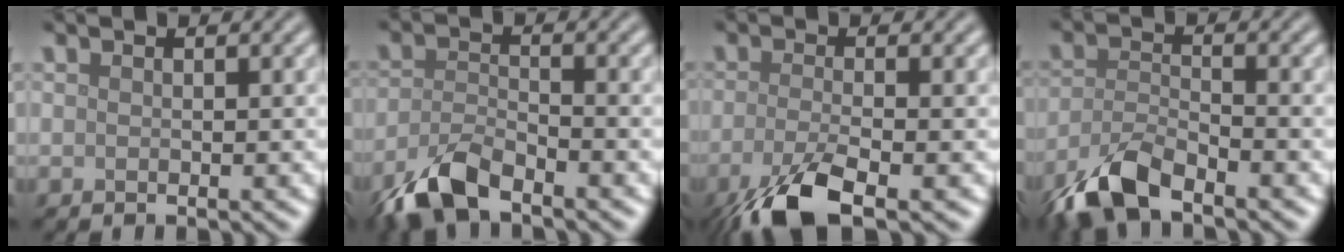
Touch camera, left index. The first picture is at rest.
{"total": 5.0, "force": [-3.9, 1.5, 2.7], "torque": [-0.057, -0.007, -0.083]}
{"total": 6.2, "force": [-3.5, 1.8, 4.8], "torque": [-0.092, -0.010, -0.074]}
{"total": 5.6, "force": [-4.3, 1.7, 3.1], "torque": [-0.063, -0.006, -0.092]}